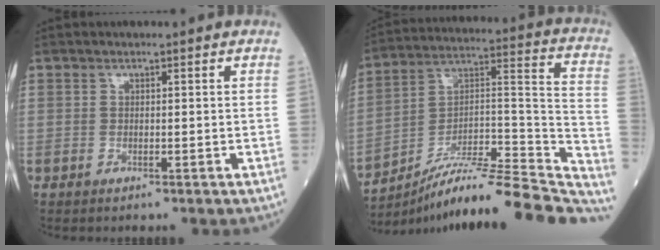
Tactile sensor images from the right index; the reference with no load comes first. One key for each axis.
{"total": 26.5, "fx": -23.9, "fy": 1.3, "fz": 11.5, "tx": -0.117, "ty": 0.021, "tz": -0.357}